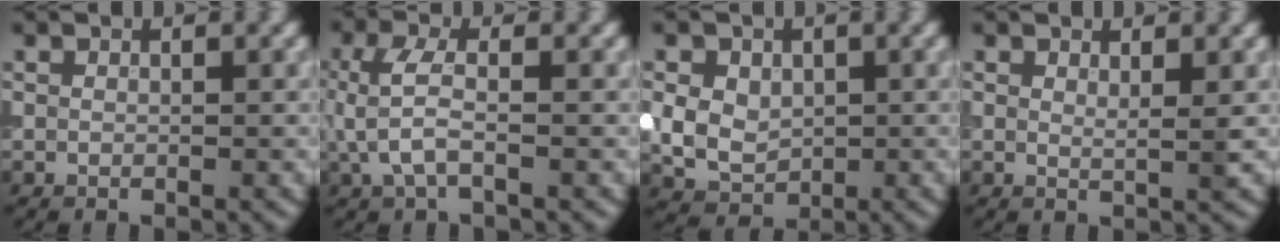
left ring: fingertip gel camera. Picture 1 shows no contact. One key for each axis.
{"total": 3.1, "fx": -0.4, "fy": 1.2, "fz": 2.8, "tx": -0.067, "ty": 0.003, "tz": -0.011}
{"total": 5.1, "fx": 0.4, "fy": 4.0, "fz": 3.1, "tx": -0.063, "ty": 0.007, "tz": 0.010}
{"total": 1.1, "fx": 0.7, "fy": 0.2, "fz": 0.8, "tx": -0.008, "ty": -0.002, "tz": 0.009}